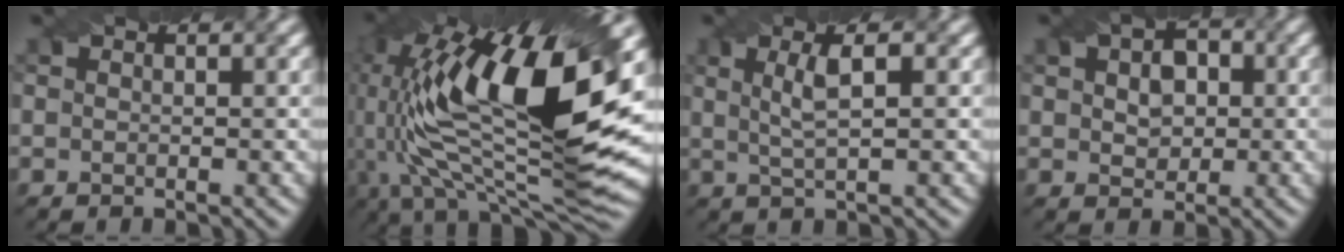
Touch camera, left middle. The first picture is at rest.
{"total": 16.7, "force": [2.9, 6.5, 15.1], "torque": [-0.272, 0.010, 0.042]}
{"total": 3.3, "force": [0.7, 0.8, 3.1], "torque": [-0.059, 0.002, 0.015]}
{"total": 4.4, "force": [0.7, 3.2, 2.9], "torque": [-0.042, 0.008, 0.007]}